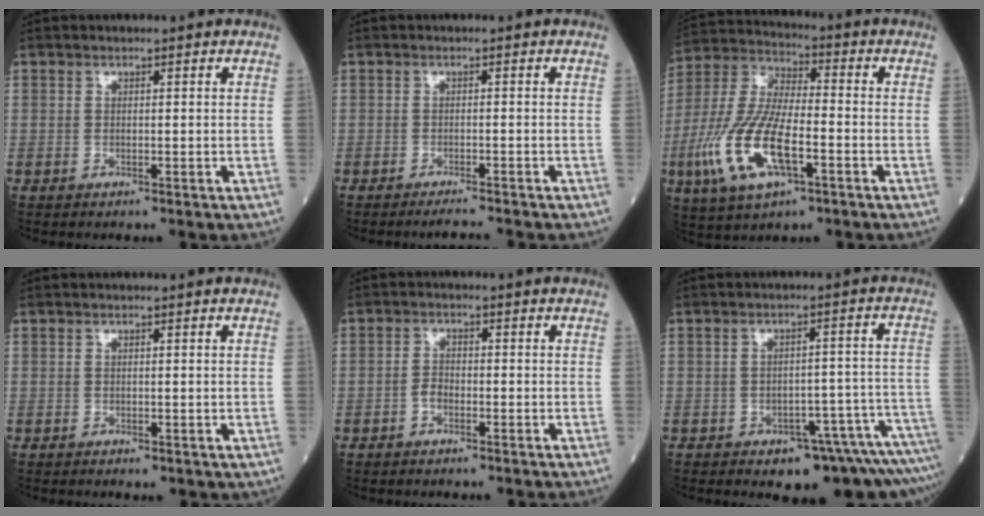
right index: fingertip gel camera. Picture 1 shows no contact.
{"total": 2.9, "force": [-2.7, -0.5, 1.0], "torque": [-0.016, -0.010, -0.038]}
{"total": 15.5, "force": [-5.1, 5.3, 13.6], "torque": [-0.303, -0.008, -0.095]}
{"total": 0.7, "force": [-0.2, 0.5, 0.5], "torque": [-0.004, -0.001, 0.002]}
{"total": 2.0, "force": [-0.9, 1.0, 1.4], "torque": [-0.023, 0.006, -0.018]}
{"total": 9.5, "force": [-8.1, 2.1, 4.6], "torque": [-0.023, 0.028, -0.104]}